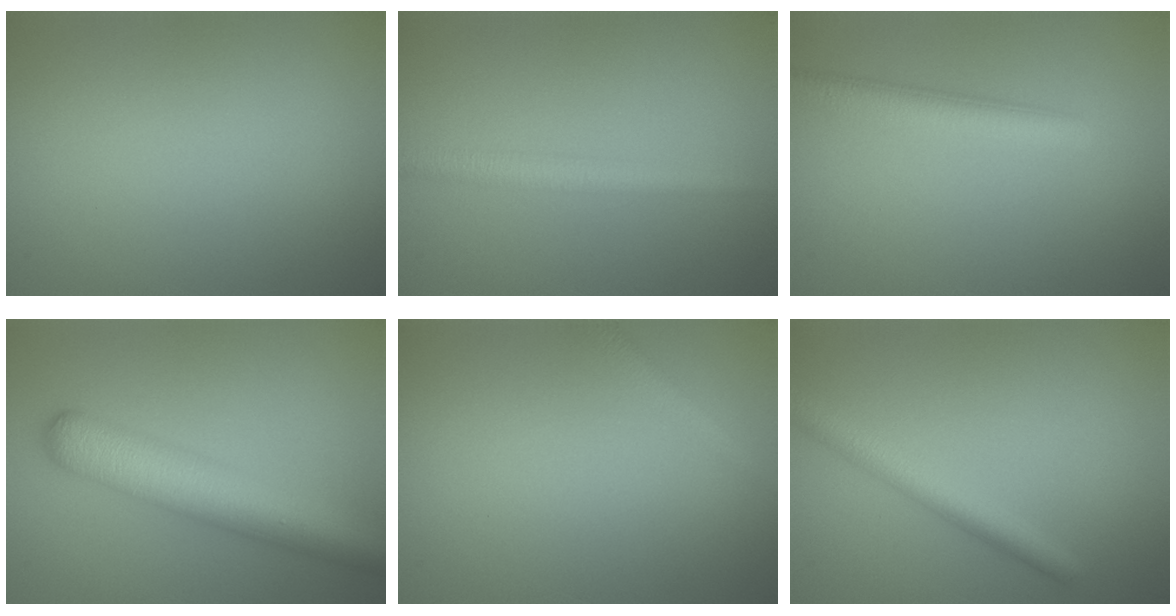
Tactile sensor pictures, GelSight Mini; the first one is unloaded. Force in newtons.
{"total": 2.5, "press": 2.5, "slide": 0.1}
{"total": 3.5, "press": 3.5, "slide": 0.1}
{"total": 7.4, "press": 7.4, "slide": 0.2}
{"total": 1.5, "press": 1.5, "slide": 0.0}
{"total": 3.1, "press": 3.1, "slide": 0.1}